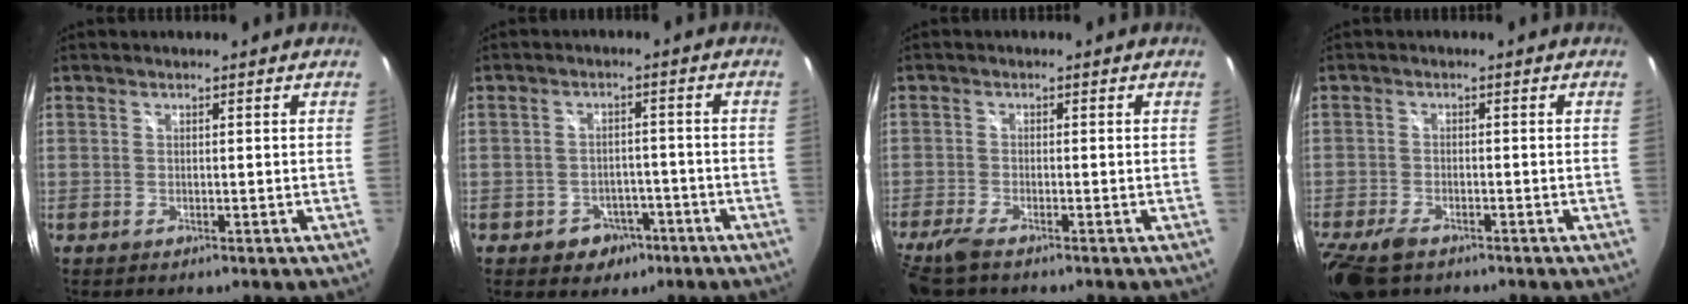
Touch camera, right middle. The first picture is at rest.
{"total": 5.8, "force": [-3.3, 4.5, 1.5], "torque": [-0.042, 0.013, -0.032]}
{"total": 5.3, "force": [-4.1, 0.7, 3.2], "torque": [-0.084, -0.021, -0.082]}
{"total": 8.5, "force": [-6.0, 3.5, 4.8], "torque": [-0.130, -0.032, -0.114]}